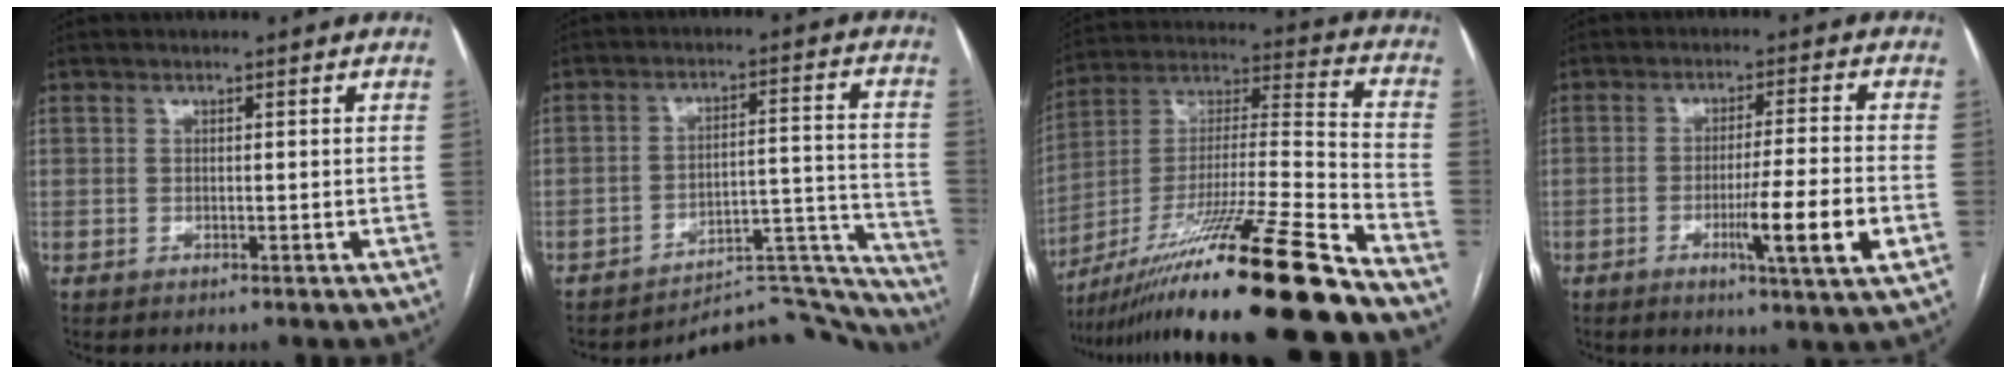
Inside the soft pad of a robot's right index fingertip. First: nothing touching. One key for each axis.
{"total": 17.8, "fx": -17.6, "fy": 2.9, "fz": 0.7, "tx": 0.023, "ty": 0.074, "tz": -0.224}
{"total": 26.1, "fx": -19.4, "fy": -1.3, "fz": 17.4, "tx": -0.291, "ty": -0.025, "tz": -0.341}
{"total": 10.0, "fx": -3.2, "fy": -0.7, "fz": 9.4, "tx": -0.151, "ty": -0.019, "tz": -0.054}